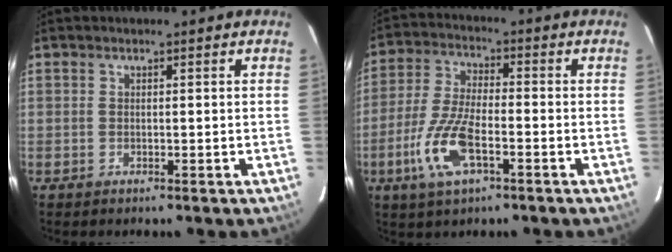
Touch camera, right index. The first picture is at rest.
{"total": 11.2, "force": [-4.6, 3.9, 9.5], "torque": [-0.207, -0.004, -0.089]}